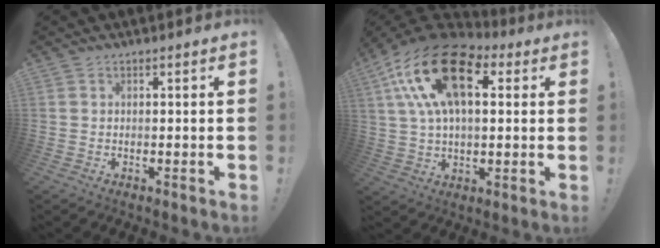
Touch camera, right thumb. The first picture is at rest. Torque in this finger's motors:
{"motor_torque": [0.84, 2.98, 1.51, -0.61, 0.75]}